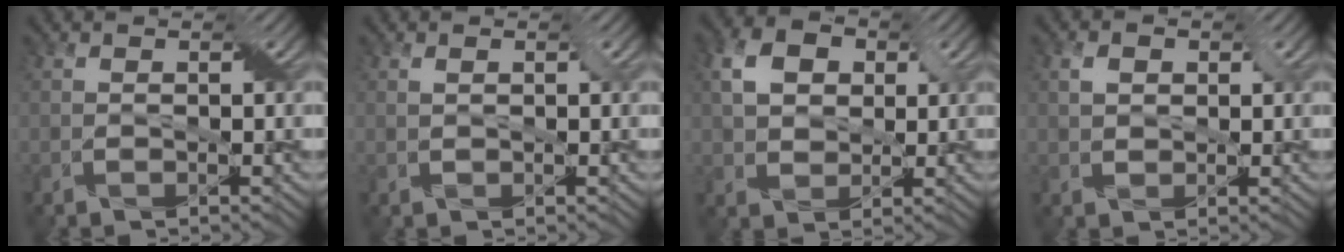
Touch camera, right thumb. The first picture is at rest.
{"total": 1.3, "force": [0.5, 0.6, 1.1], "torque": [-0.024, 0.002, 0.011]}
{"total": 6.2, "force": [1.9, 4.6, 3.6], "torque": [-0.090, 0.009, 0.027]}
{"total": 2.5, "force": [0.9, 1.8, 1.5], "torque": [-0.035, 0.003, 0.014]}